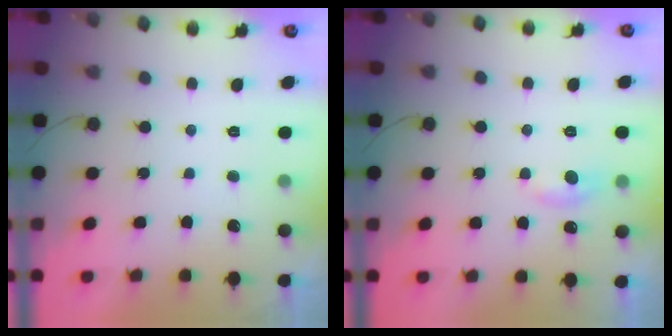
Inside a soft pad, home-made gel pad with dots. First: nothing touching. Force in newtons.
{"total": 5.3, "press": 5.3, "slide": 0.6}